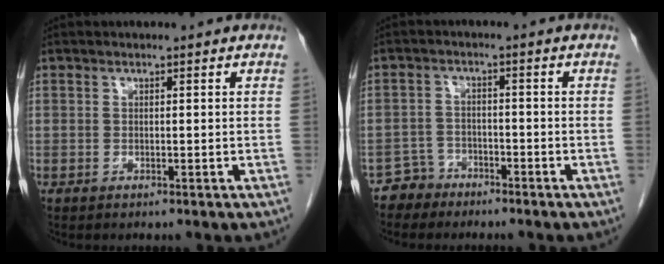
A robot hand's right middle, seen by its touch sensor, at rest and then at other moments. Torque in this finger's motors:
{"motor_torque": [0.28, -0.35, 0.07, -0.01]}